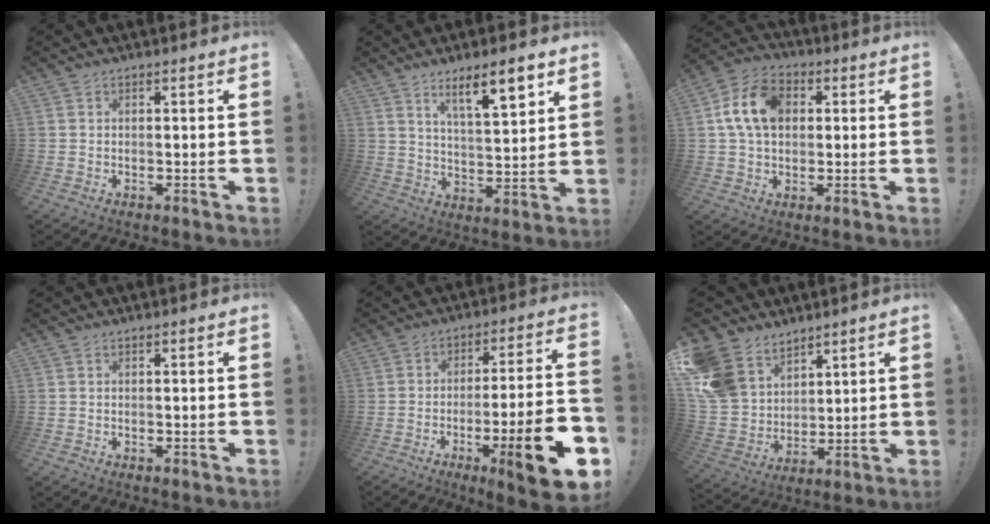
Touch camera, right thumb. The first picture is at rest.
{"total": 11.0, "force": [6.9, 2.2, 8.2], "torque": [-0.113, -0.041, 0.109]}
{"total": 13.9, "force": [3.0, 10.1, 9.1], "torque": [-0.168, 0.014, 0.061]}
{"total": 0.0}
{"total": 18.6, "force": [-7.8, 2.1, 16.7], "torque": [-0.244, 0.032, -0.114]}
{"total": 13.4, "force": [8.3, 9.6, 4.4], "torque": [-0.096, -0.055, 0.170]}